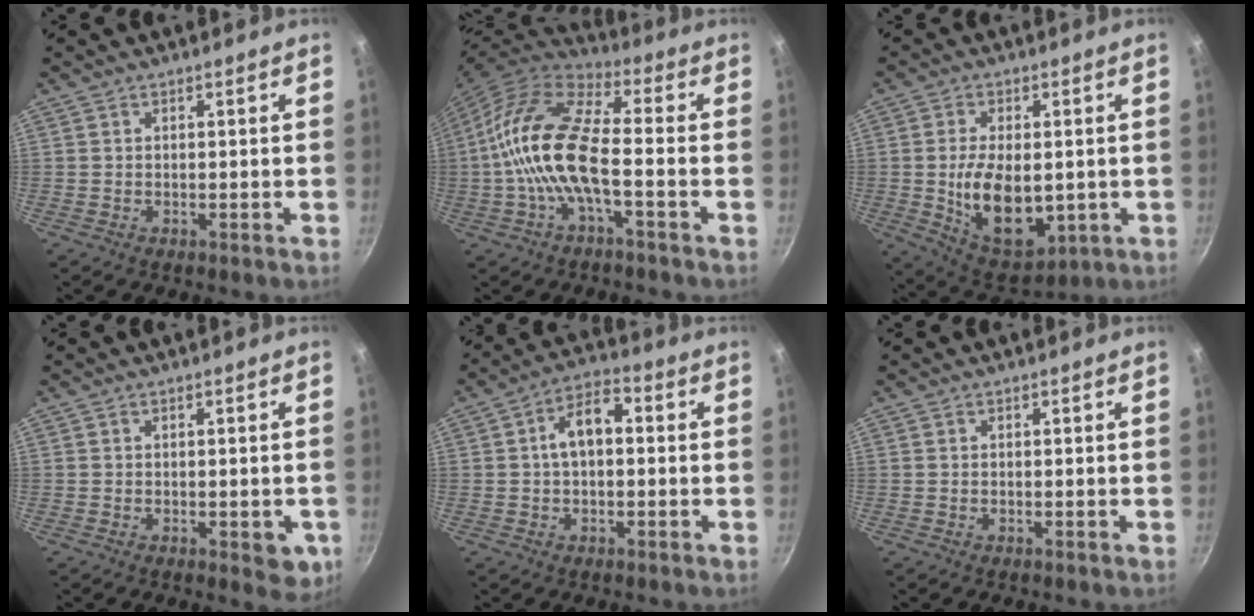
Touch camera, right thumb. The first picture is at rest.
{"total": 16.0, "force": [-2.7, 6.2, 14.5], "torque": [-0.283, 0.038, -0.069]}
{"total": 14.2, "force": [-1.0, 8.2, 11.5], "torque": [-0.176, -0.012, 0.002]}
{"total": 5.0, "force": [-1.4, 2.4, 4.2], "torque": [-0.036, -0.002, -0.015]}
{"total": 7.7, "force": [0.5, 4.6, 6.1], "torque": [-0.087, 0.027, 0.000]}
{"total": 0.0}